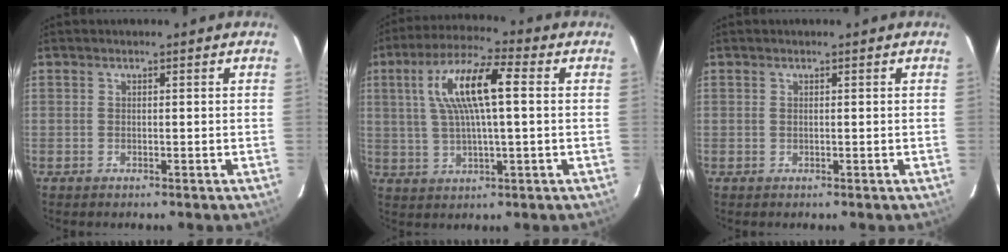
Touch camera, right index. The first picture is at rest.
{"total": 12.3, "force": [2.5, 2.6, 11.8], "torque": [-0.224, 0.020, 0.045]}
{"total": 0.0}